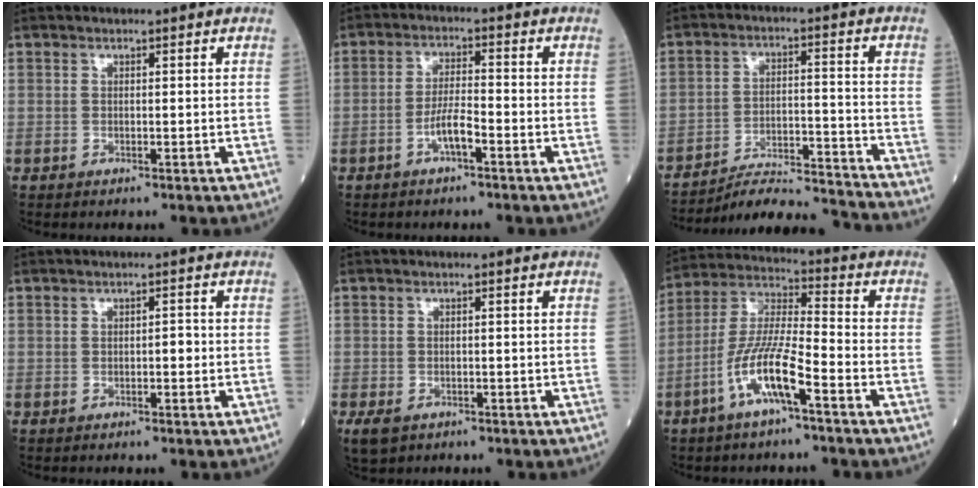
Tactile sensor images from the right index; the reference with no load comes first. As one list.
[{"total": 4.2, "force": [-2.1, 0.6, 3.6], "torque": [-0.069, 0.008, -0.039]}, {"total": 14.8, "force": [-14.5, -0.6, 2.9], "torque": [-0.042, 0.008, -0.220]}, {"total": 1.2, "force": [-0.2, 0.5, 1.0], "torque": [-0.010, 0.004, -0.006]}, {"total": 3.0, "force": [-1.8, 1.9, 1.5], "torque": [-0.033, -0.005, -0.025]}, {"total": 10.7, "force": [-5.1, 1.2, 9.4], "torque": [-0.194, 0.002, -0.103]}]